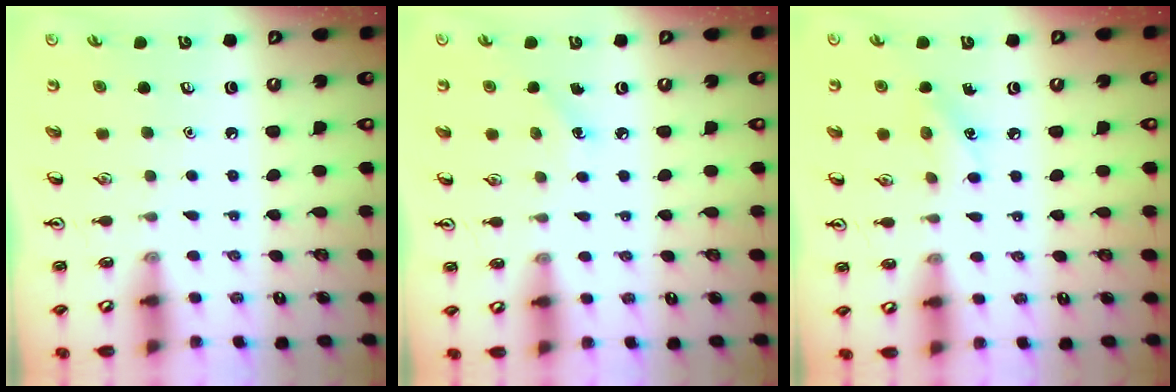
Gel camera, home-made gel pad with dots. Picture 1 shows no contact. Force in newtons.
{"total": 4.3, "press": 4.1, "slide": 1.4}
{"total": 6.0, "press": 5.8, "slide": 1.7}